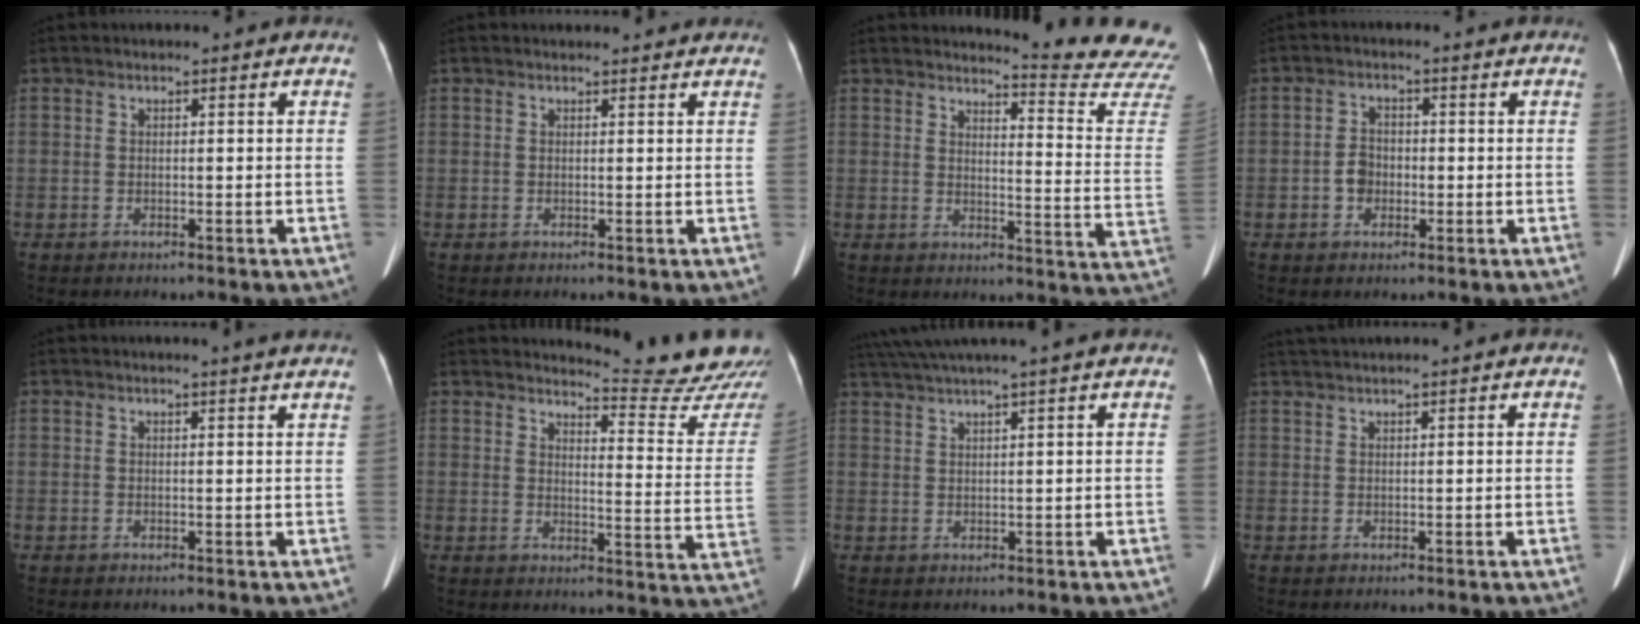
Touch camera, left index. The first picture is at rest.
{"total": 3.5, "force": [3.4, 0.6, 0.5], "torque": [-0.011, 0.012, 0.033]}
{"total": 15.0, "force": [14.9, -1.8, 1.1], "torque": [-0.006, -0.152, 0.147]}
{"total": 3.0, "force": [-0.7, 2.4, 1.7], "torque": [-0.034, 0.010, -0.015]}
{"total": 3.2, "force": [2.8, -0.7, 1.3], "torque": [-0.019, 0.000, 0.026]}
{"total": 16.0, "force": [15.8, -1.0, 1.8], "torque": [-0.013, -0.138, 0.165]}
{"total": 7.8, "force": [6.3, -2.1, 4.0], "torque": [-0.064, 0.026, 0.103]}
{"total": 2.4, "force": [2.0, -0.7, 1.1], "torque": [-0.024, 0.018, 0.047]}